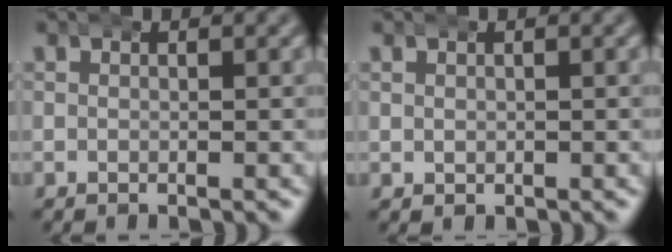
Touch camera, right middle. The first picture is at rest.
{"total": 0.6, "force": [0.2, 0.6, 0.0], "torque": [-0.004, -0.005, 0.007]}